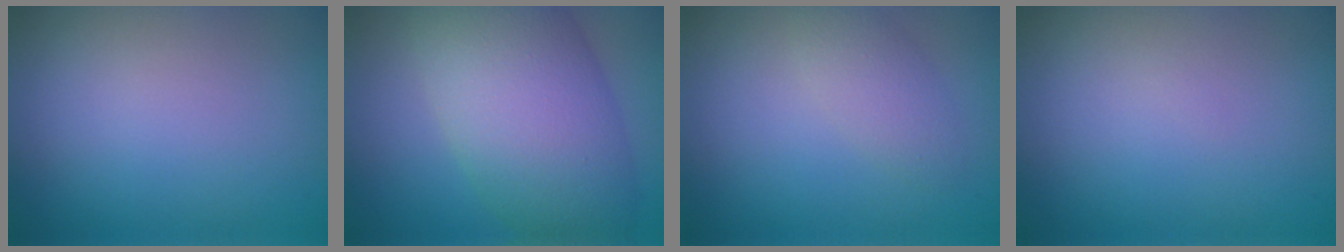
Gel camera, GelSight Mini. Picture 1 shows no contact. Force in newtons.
{"total": 10.5, "press": 10.5, "slide": 0.5}
{"total": 2.1, "press": 2.1, "slide": 0.0}
{"total": 0.0}